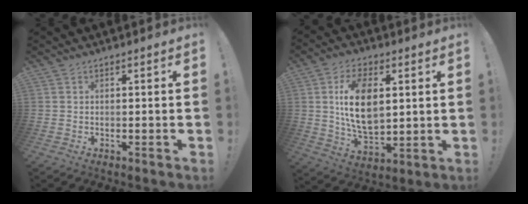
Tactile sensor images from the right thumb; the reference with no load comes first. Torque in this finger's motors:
{"motor_torque": [1.62, 2.88, 0.99, -0.59, 0.53]}